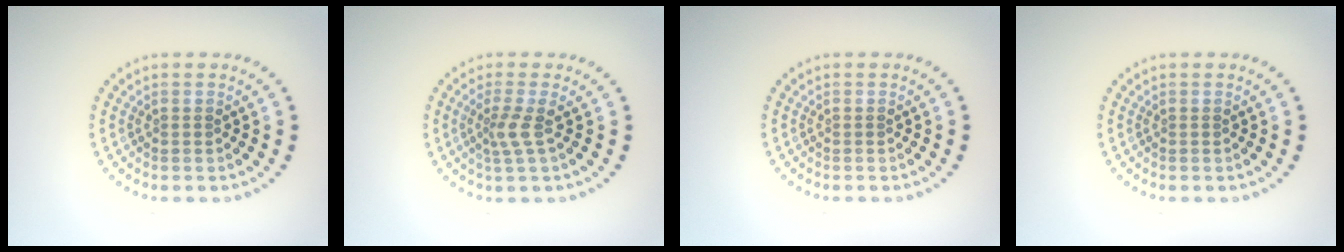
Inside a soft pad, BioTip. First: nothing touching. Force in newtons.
{"total": 2.0, "press": 1.3, "slide": 1.5}
{"total": 0.0}
{"total": 0.0}